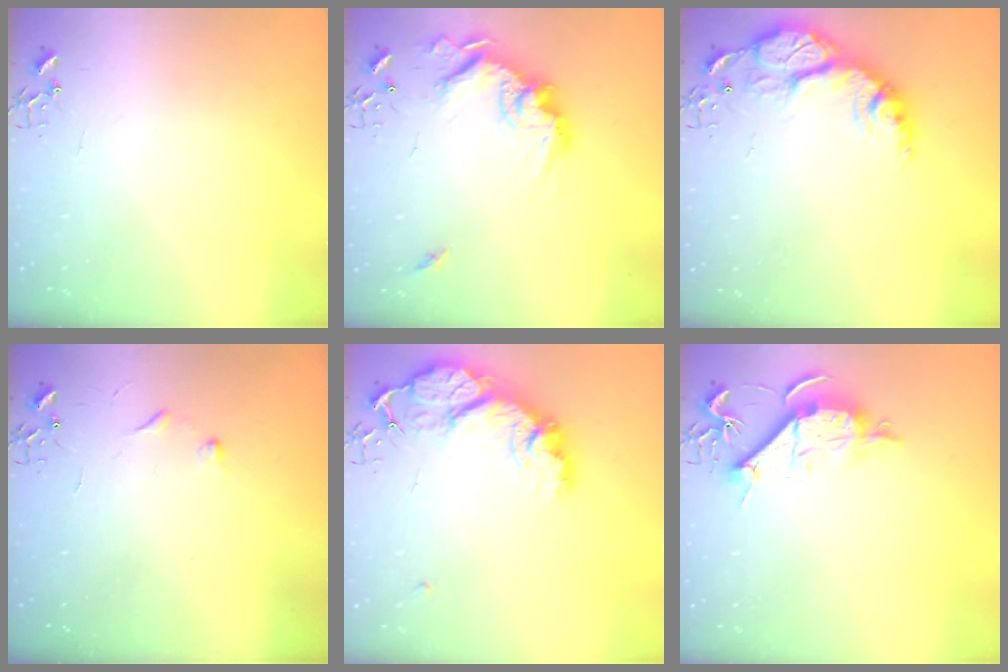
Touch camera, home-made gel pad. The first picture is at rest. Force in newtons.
{"total": 17.8, "press": 17.7, "slide": 2.1}
{"total": 16.7, "press": 16.7, "slide": 1.3}
{"total": 4.3, "press": 4.3, "slide": 0.6}
{"total": 15.8, "press": 15.8, "slide": 1.3}
{"total": 10.6, "press": 10.6, "slide": 0.8}